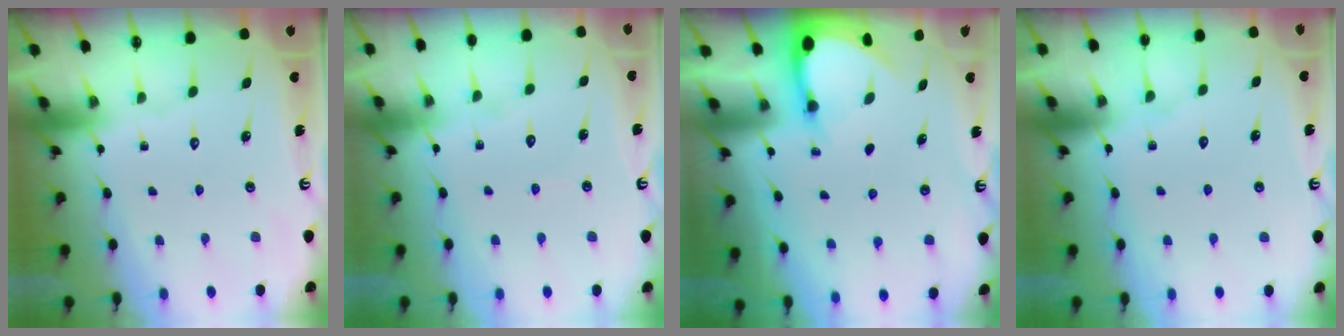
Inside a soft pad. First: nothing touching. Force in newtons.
{"total": 3.0, "press": 3.0, "slide": 0.2}
{"total": 3.6, "press": 3.6, "slide": 0.2}
{"total": 2.9, "press": 2.9, "slide": 0.2}